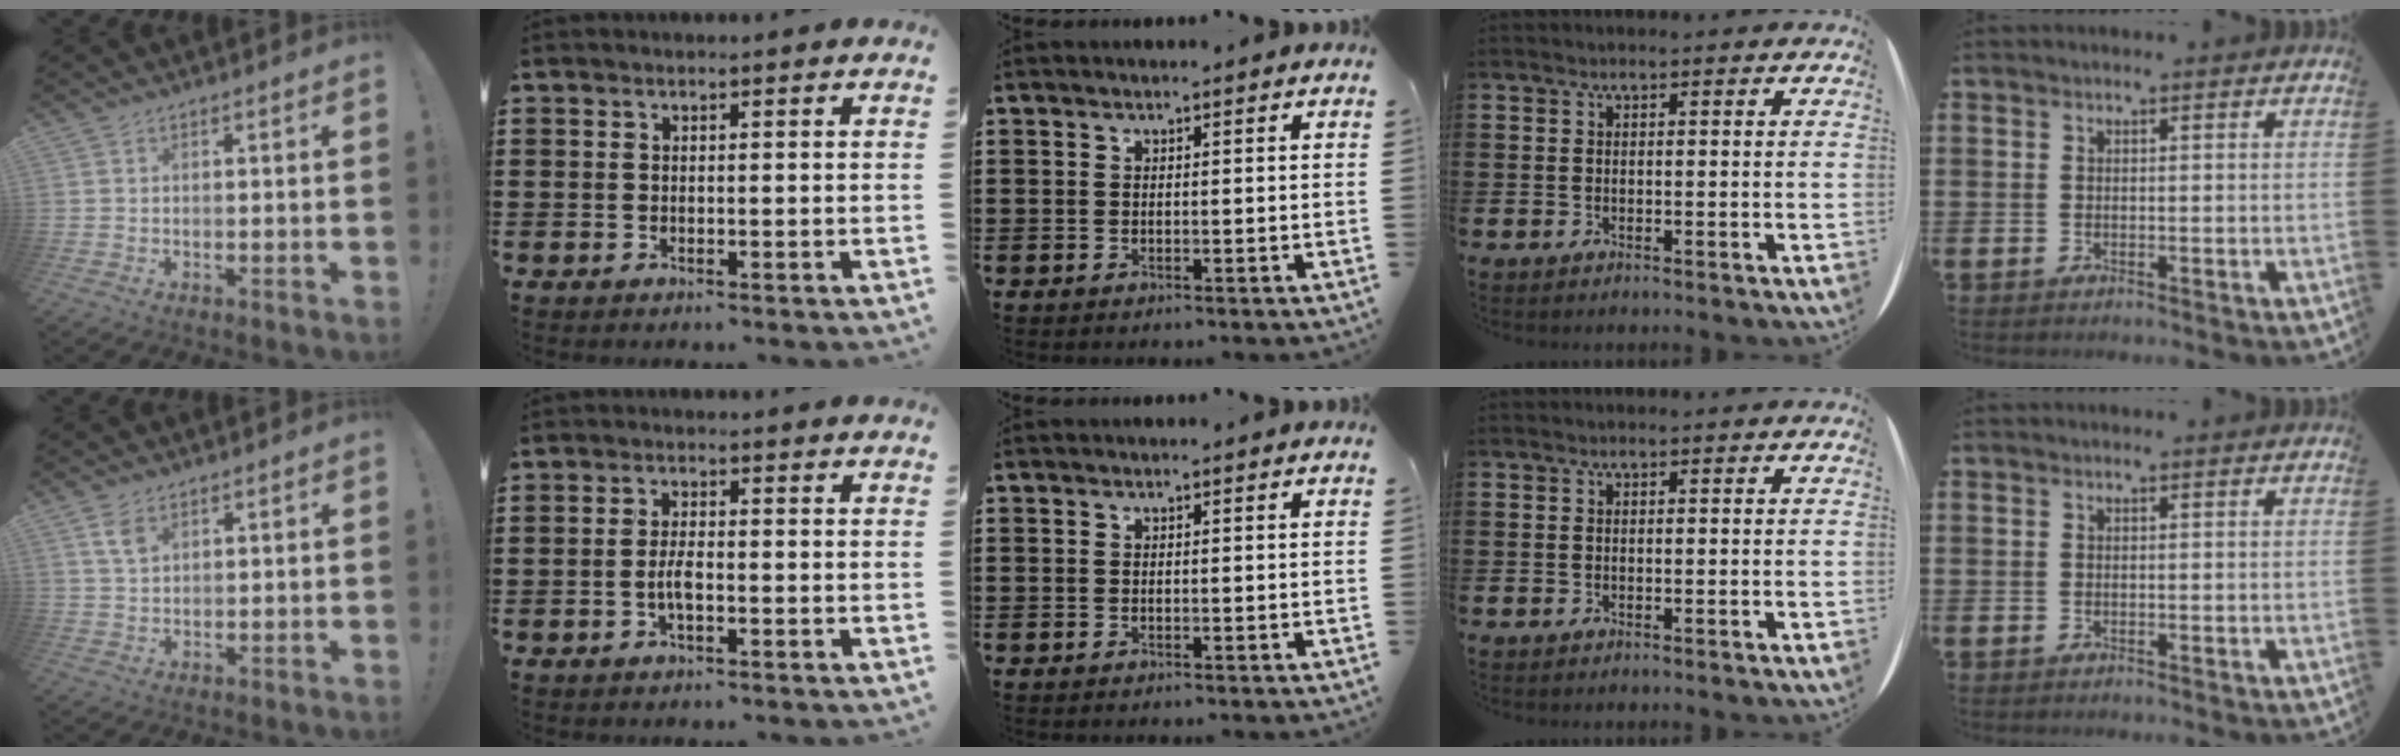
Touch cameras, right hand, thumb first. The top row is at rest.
{"thumb": {"total": 4.2, "force": [2.2, 2.2, 2.8], "torque": [-0.046, -0.008, 0.040]}, "index": {"total": 3.2, "force": [-0.9, 1.1, 2.9], "torque": [-0.068, -0.002, -0.021]}}